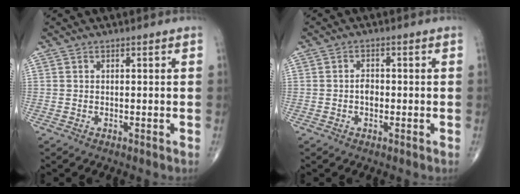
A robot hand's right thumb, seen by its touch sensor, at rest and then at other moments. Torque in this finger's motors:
{"motor_torque": [0.74, 0.56, 0.25, -0.36, 0.01]}